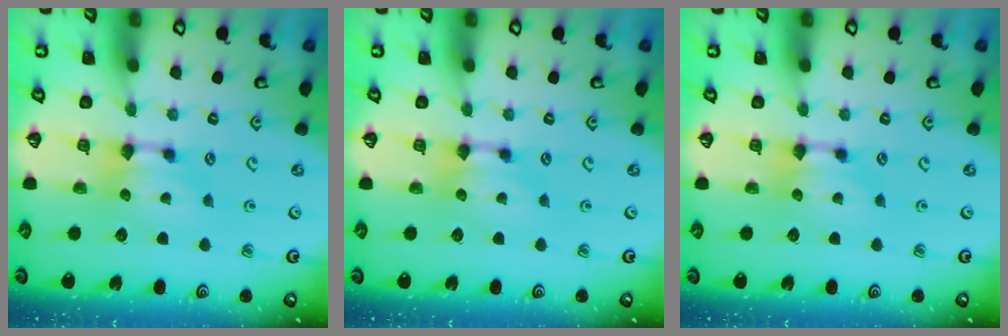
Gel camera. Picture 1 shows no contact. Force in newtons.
{"total": 0.0}
{"total": 0.0}